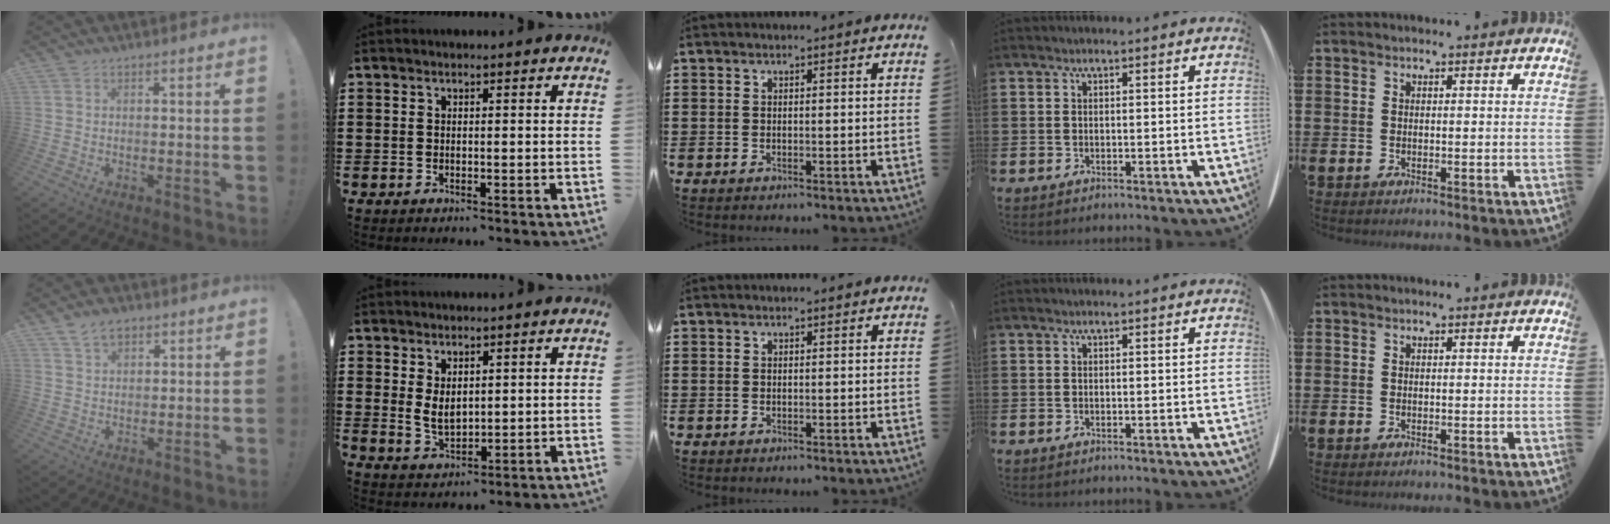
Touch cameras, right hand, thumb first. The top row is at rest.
{"thumb": {"total": 5.0, "force": [3.3, 2.9, 2.3], "torque": [-0.040, -0.011, 0.062]}, "index": {"total": 3.5, "force": [1.5, 2.0, 2.4], "torque": [-0.043, 0.001, 0.026]}}